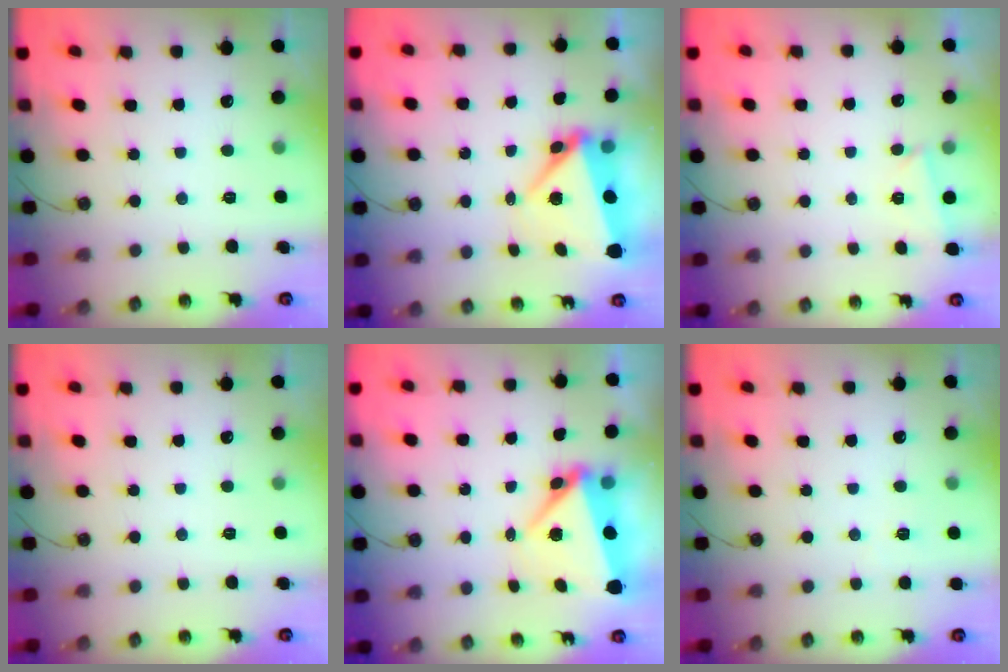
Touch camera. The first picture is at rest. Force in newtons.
{"total": 6.8, "press": 6.6, "slide": 1.6}
{"total": 2.3, "press": 2.2, "slide": 0.9}
{"total": 0.0}
{"total": 6.8, "press": 6.6, "slide": 1.6}
{"total": 2.8, "press": 2.0, "slide": 2.0}